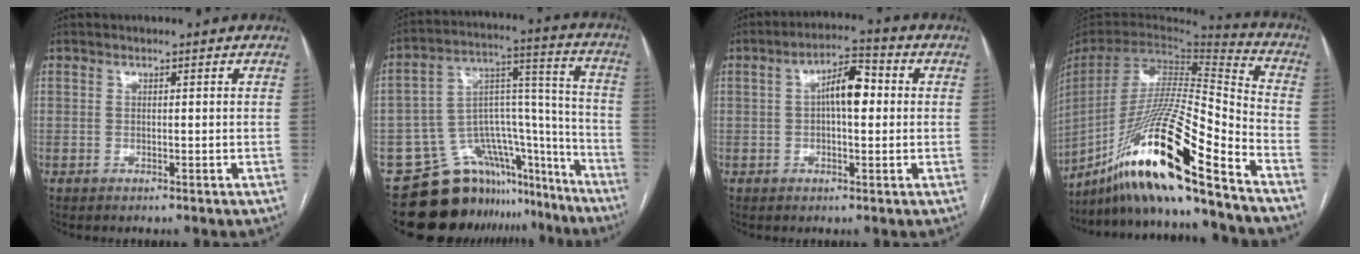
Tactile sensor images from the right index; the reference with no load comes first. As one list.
[{"total": 19.5, "force": [-16.5, 9.3, 4.9], "torque": [-0.057, 0.083, -0.240]}, {"total": 6.7, "force": [0.7, 2.3, 6.3], "torque": [-0.108, 0.023, 0.008]}, {"total": 23.9, "force": [-16.9, 0.1, 16.8], "torque": [-0.327, -0.025, -0.310]}]